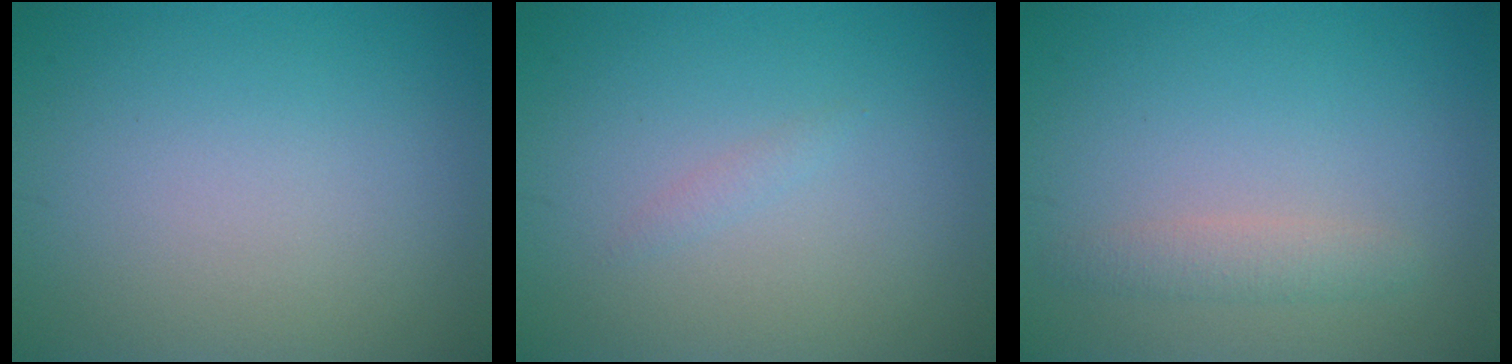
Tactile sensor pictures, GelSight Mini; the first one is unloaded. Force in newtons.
{"total": 0.6, "press": 0.6, "slide": 0.1}
{"total": 1.6, "press": 1.6, "slide": 0.0}